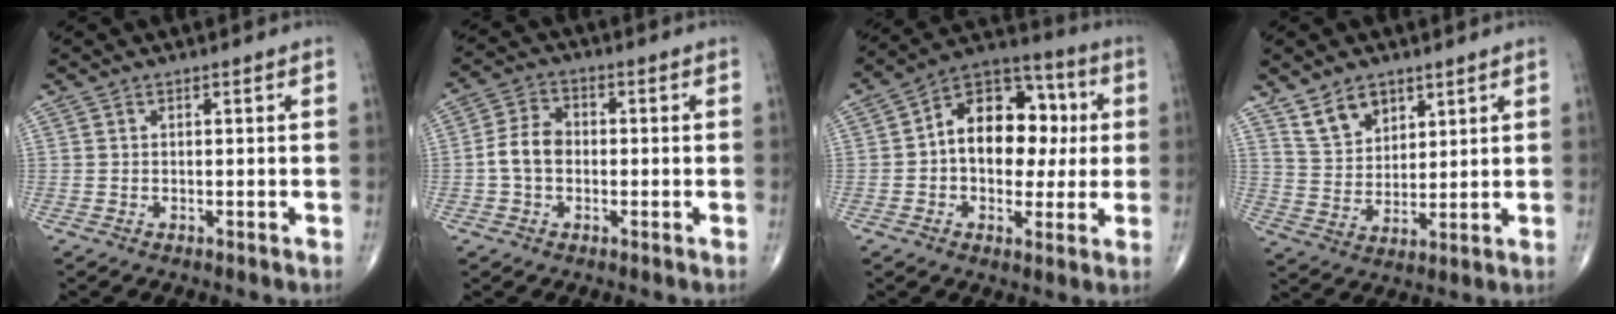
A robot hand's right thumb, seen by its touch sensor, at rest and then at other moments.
{"total": 6.1, "force": [-0.8, 4.5, 4.1], "torque": [-0.071, 0.021, -0.023]}
{"total": 16.8, "force": [1.3, 11.4, 12.3], "torque": [-0.135, 0.033, 0.011]}
{"total": 7.7, "force": [5.2, 4.7, 3.2], "torque": [-0.034, -0.034, 0.106]}